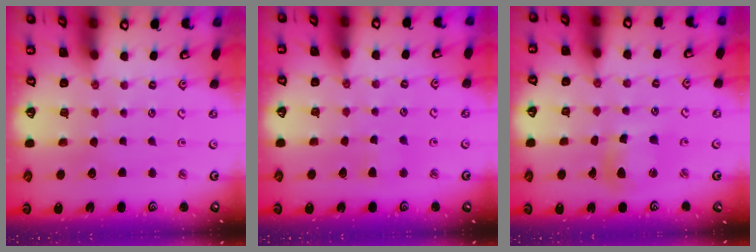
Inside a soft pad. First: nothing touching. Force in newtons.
{"total": 3.8, "press": 3.8, "slide": 0.6}
{"total": 9.0, "press": 9.0, "slide": 1.0}